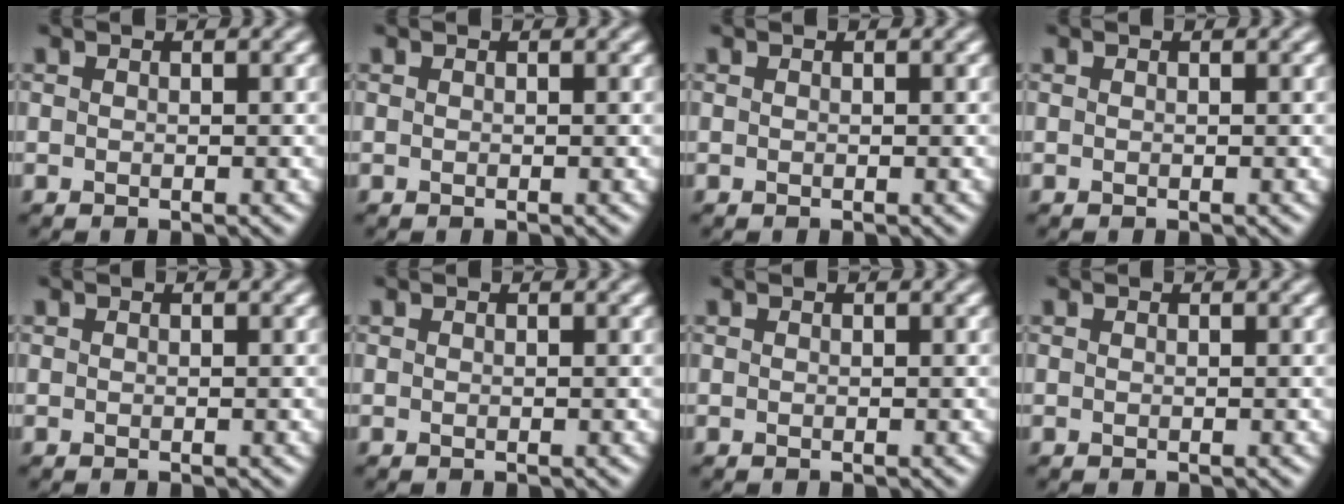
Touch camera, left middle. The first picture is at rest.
{"total": 0.0}
{"total": 0.0}
{"total": 0.0}
{"total": 0.0}
{"total": 0.0}
{"total": 0.0}
{"total": 0.0}